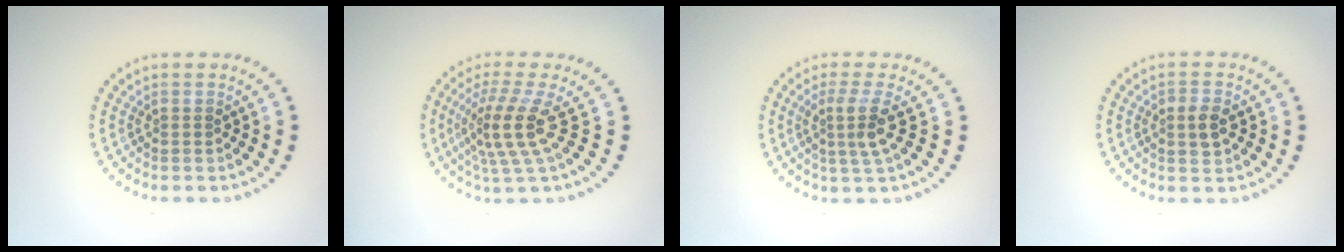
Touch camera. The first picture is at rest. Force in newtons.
{"total": 4.2, "press": 3.0, "slide": 2.9}
{"total": 2.8, "press": 2.1, "slide": 1.9}
{"total": 2.0, "press": 2.0, "slide": 0.1}